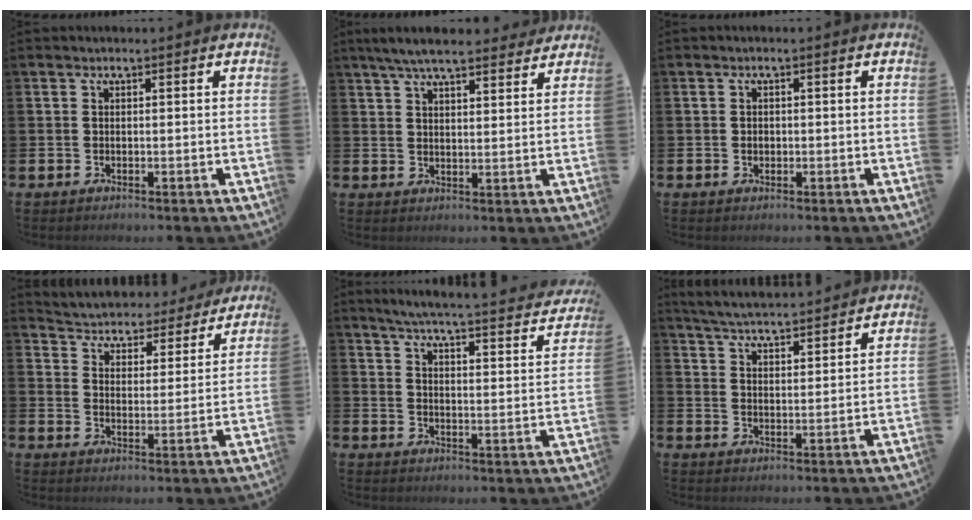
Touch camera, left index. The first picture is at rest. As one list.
[{"total": 6.2, "force": [5.7, 1.0, 2.3], "torque": [-0.058, -0.019, 0.104]}, {"total": 0.9, "force": [-0.1, 0.8, 0.5], "torque": [-0.001, 0.004, -0.007]}, {"total": 4.6, "force": [4.4, 1.3, 0.0], "torque": [-0.026, -0.043, 0.070]}, {"total": 4.8, "force": [4.5, -0.1, 1.6], "torque": [-0.057, -0.040, 0.071]}, {"total": 5.1, "force": [5.1, 0.1, 0.6], "torque": [-0.036, -0.035, 0.091]}]